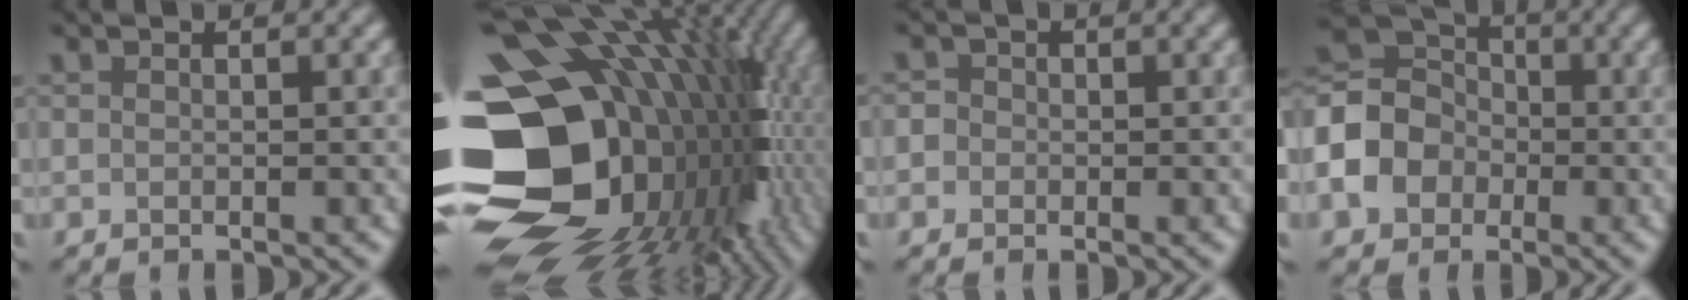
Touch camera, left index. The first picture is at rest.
{"total": 20.7, "force": [-1.3, 15.9, 13.1], "torque": [-0.252, -0.007, -0.007]}
{"total": 2.3, "force": [-0.4, 2.2, 0.5], "torque": [0.018, 0.017, -0.037]}
{"total": 7.3, "force": [-2.2, 6.0, 3.5], "torque": [-0.087, 0.002, -0.056]}